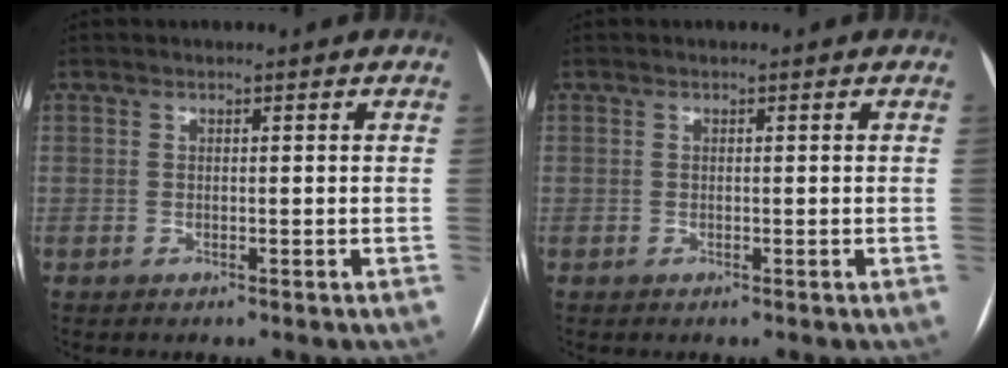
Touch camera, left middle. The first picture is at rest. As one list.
[{"total": 0.0}]